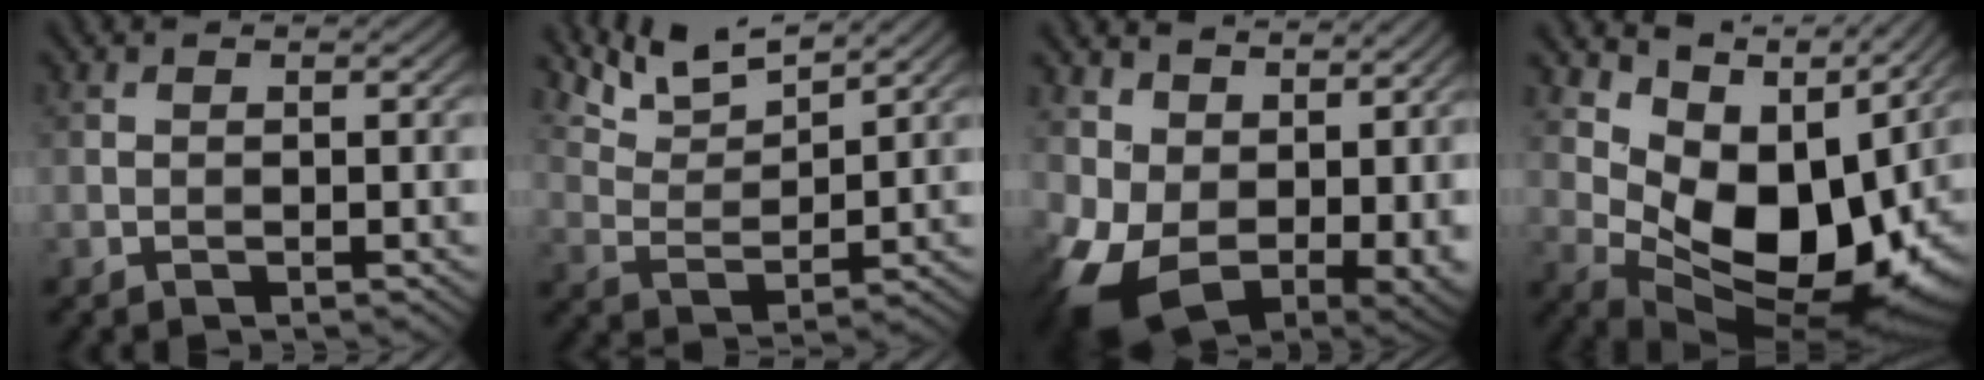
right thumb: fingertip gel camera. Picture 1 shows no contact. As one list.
[{"total": 7.6, "force": [6.3, 1.7, 3.9], "torque": [-0.099, 0.008, 0.127]}, {"total": 13.5, "force": [2.4, 9.7, 9.2], "torque": [-0.201, -0.035, 0.072]}, {"total": 13.5, "force": [4.1, 8.2, 9.9], "torque": [-0.177, -0.020, 0.093]}]